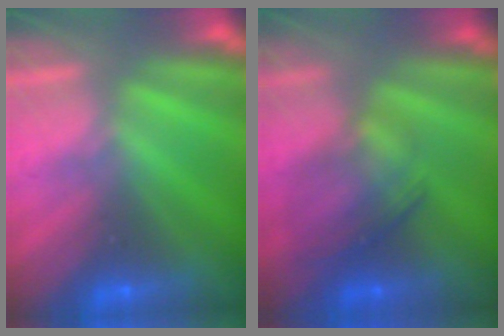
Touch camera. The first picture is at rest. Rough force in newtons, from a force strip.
{"total": 2.0}